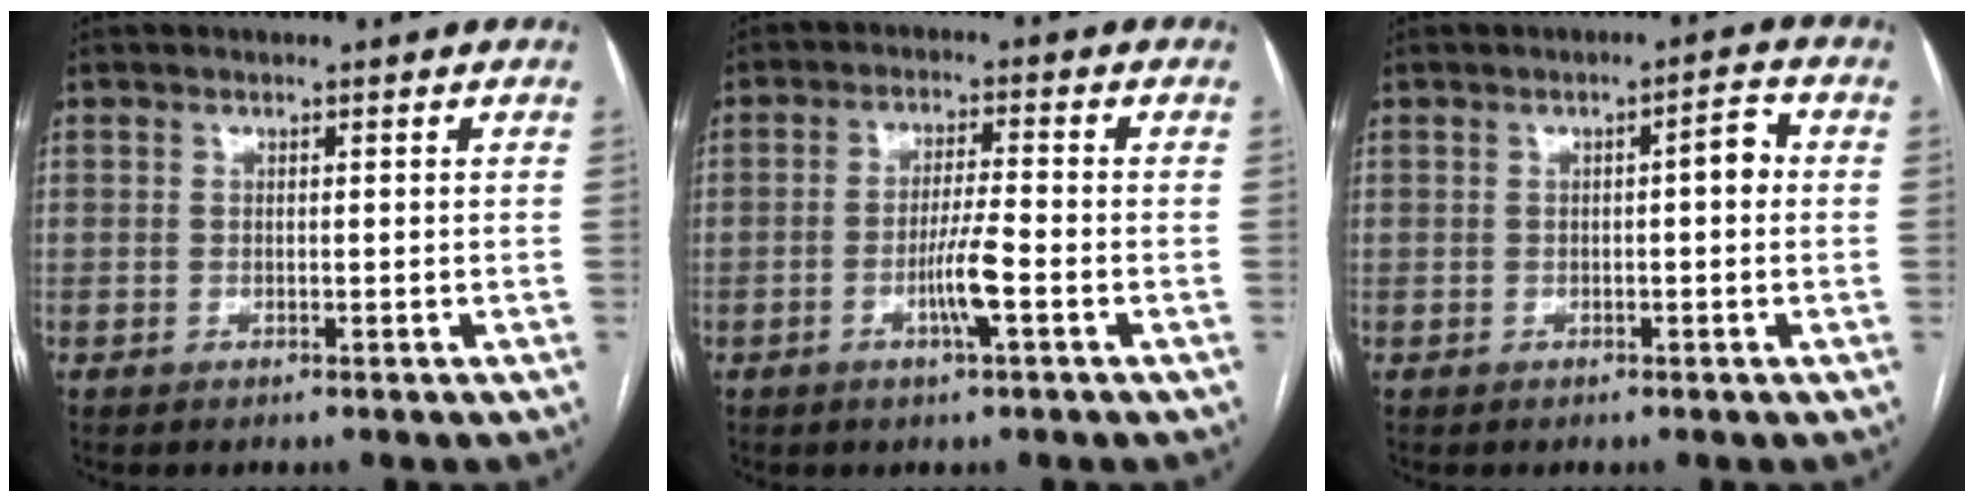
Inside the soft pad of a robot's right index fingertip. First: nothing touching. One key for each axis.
{"total": 5.3, "fx": -1.9, "fy": -0.1, "fz": 4.9, "tx": -0.093, "ty": -0.007, "tz": -0.038}
{"total": 2.9, "fx": 0.2, "fy": 0.7, "fz": 2.8, "tx": -0.035, "ty": 0.011, "tz": 0.002}